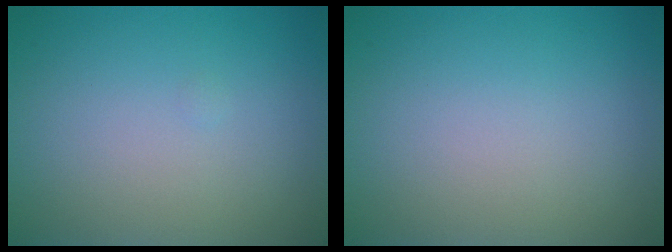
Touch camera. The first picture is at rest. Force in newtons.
{"total": 0.0}